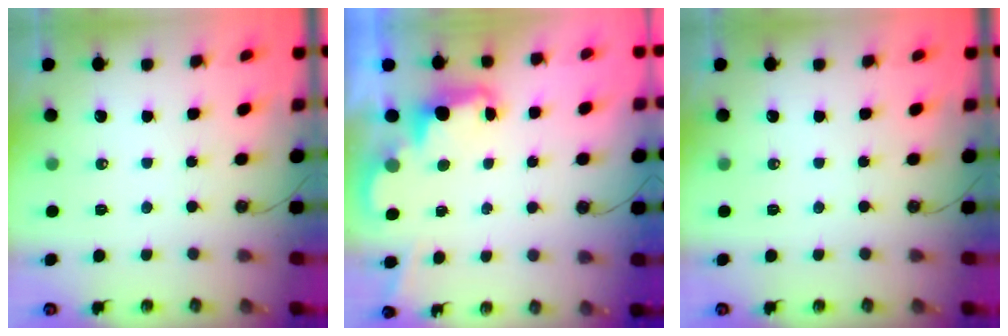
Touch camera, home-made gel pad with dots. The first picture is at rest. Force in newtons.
{"total": 2.5, "press": 2.4, "slide": 0.5}
{"total": 0.0}